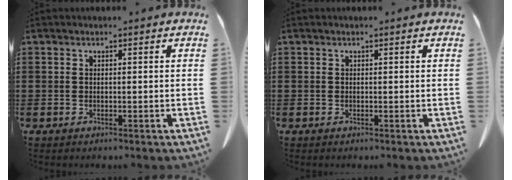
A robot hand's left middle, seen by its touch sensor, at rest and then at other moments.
{"total": 0.0}